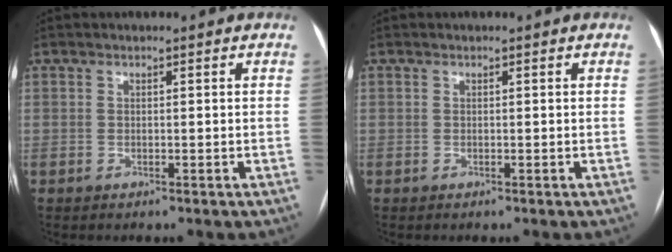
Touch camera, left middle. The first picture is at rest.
{"total": 0.0}